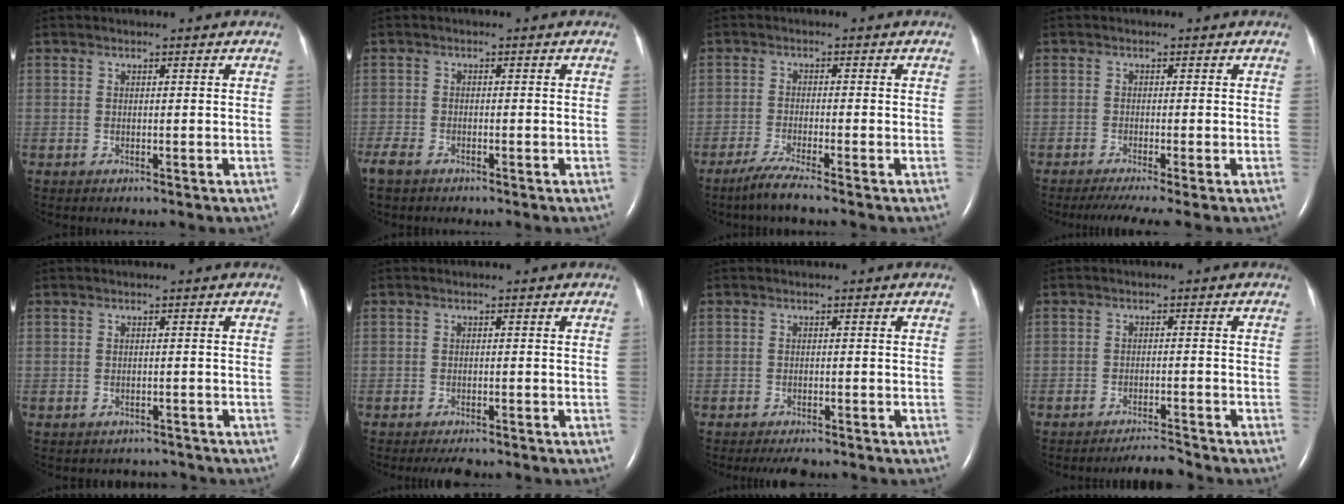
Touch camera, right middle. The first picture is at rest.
{"total": 3.8, "force": [-2.9, 1.5, 2.0], "torque": [-0.048, -0.009, -0.053]}
{"total": 3.9, "force": [-3.0, -0.6, 2.4], "torque": [-0.057, -0.013, -0.062]}
{"total": 4.4, "force": [-3.0, 0.0, 3.2], "torque": [-0.051, -0.016, -0.050]}
{"total": 2.6, "force": [-2.4, 1.0, -0.4], "torque": [0.004, 0.004, -0.031]}
{"total": 3.2, "force": [-2.7, 0.7, 1.4], "torque": [-0.022, -0.007, -0.036]}
{"total": 3.5, "force": [-3.0, 0.8, 1.6], "torque": [-0.023, -0.007, -0.041]}
{"total": 3.0, "force": [-3.0, -0.6, 0.3], "torque": [-0.009, -0.015, -0.048]}